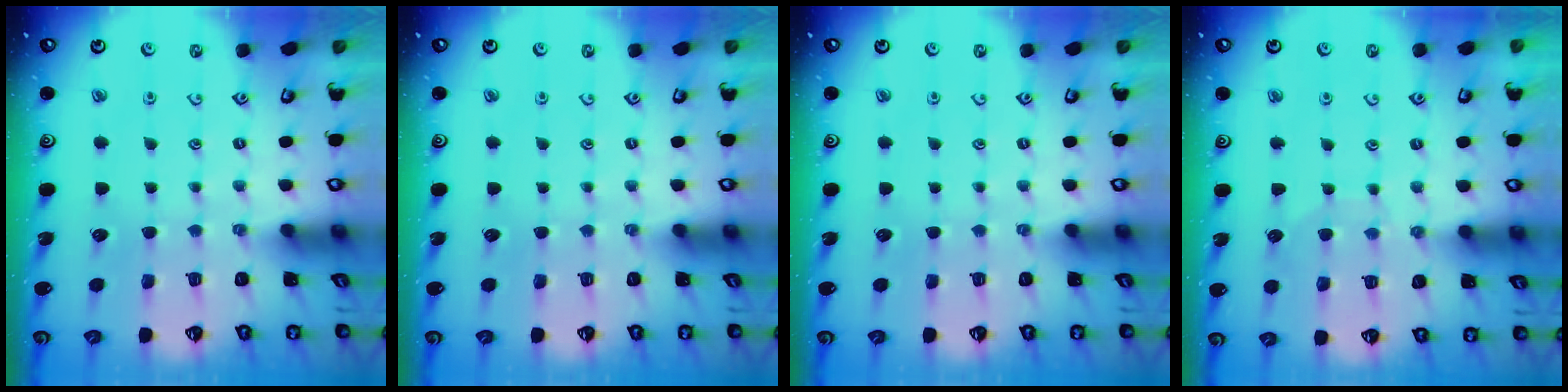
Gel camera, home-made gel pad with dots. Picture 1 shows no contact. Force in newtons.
{"total": 0.0}
{"total": 0.0}
{"total": 6.2, "press": 6.2, "slide": 0.5}